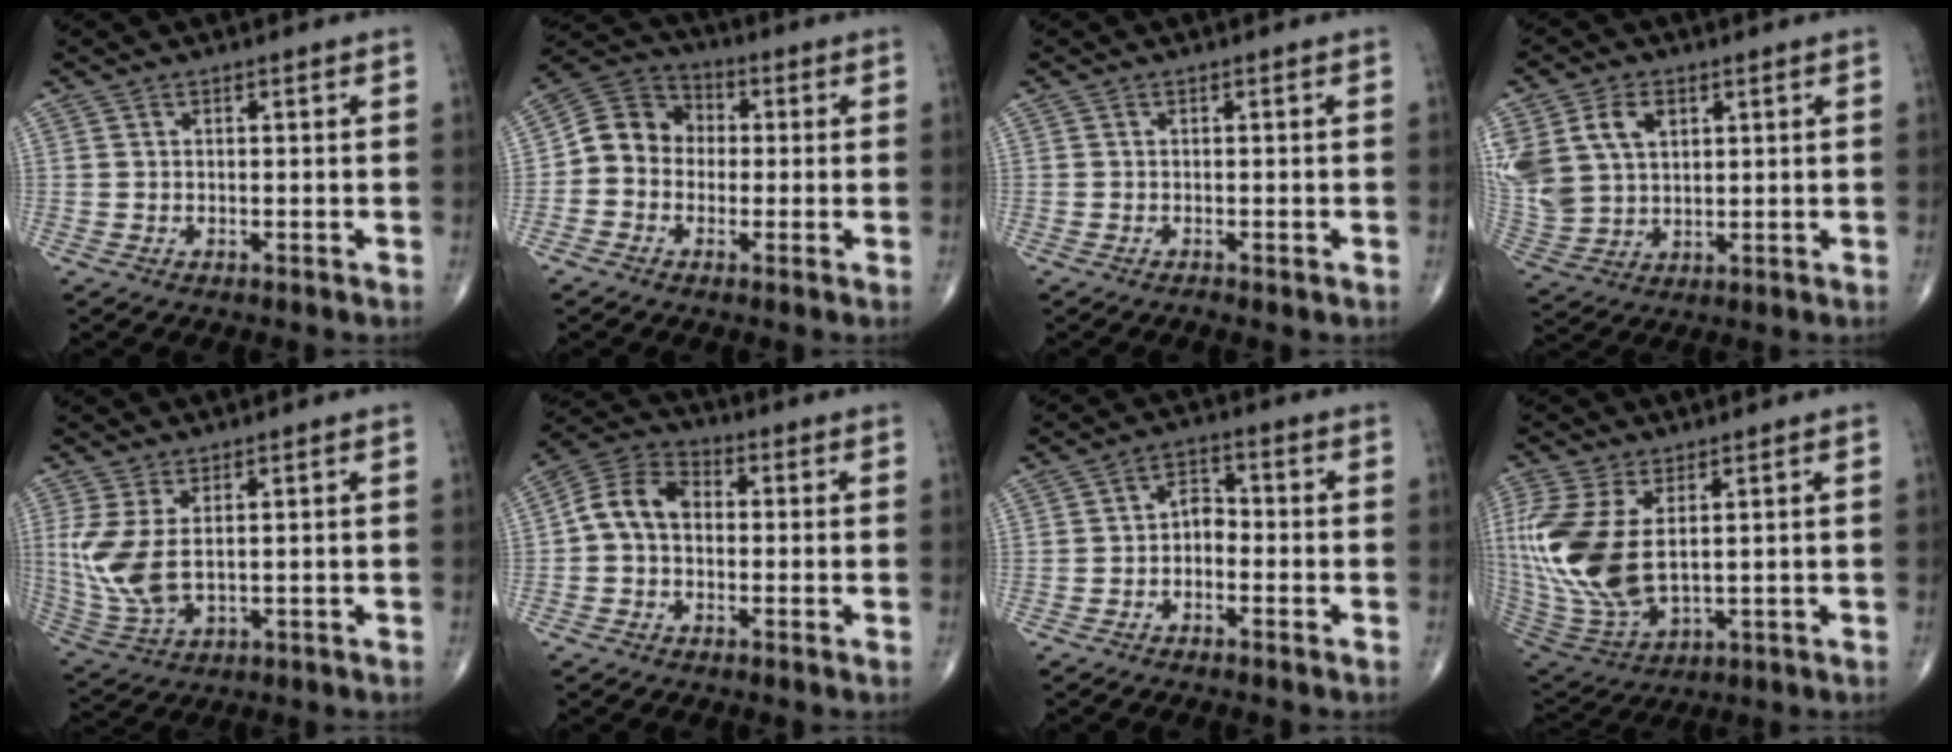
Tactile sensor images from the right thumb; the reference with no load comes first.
{"total": 8.9, "force": [-0.8, 7.8, 4.2], "torque": [-0.054, 0.038, -0.032]}
{"total": 1.1, "force": [-0.7, 0.3, 0.8], "torque": [-0.014, 0.002, -0.008]}
{"total": 16.8, "force": [5.6, 12.1, 10.3], "torque": [-0.242, 0.006, 0.123]}
{"total": 9.3, "force": [1.3, 4.5, 8.0], "torque": [-0.190, -0.010, 0.041]}
{"total": 8.6, "force": [-0.3, 6.3, 5.8], "torque": [-0.093, 0.028, -0.021]}
{"total": 4.0, "force": [-1.5, 2.7, 2.6], "torque": [-0.028, 0.027, -0.036]}
{"total": 17.7, "force": [2.7, 9.1, 14.9], "torque": [-0.353, -0.021, 0.069]}